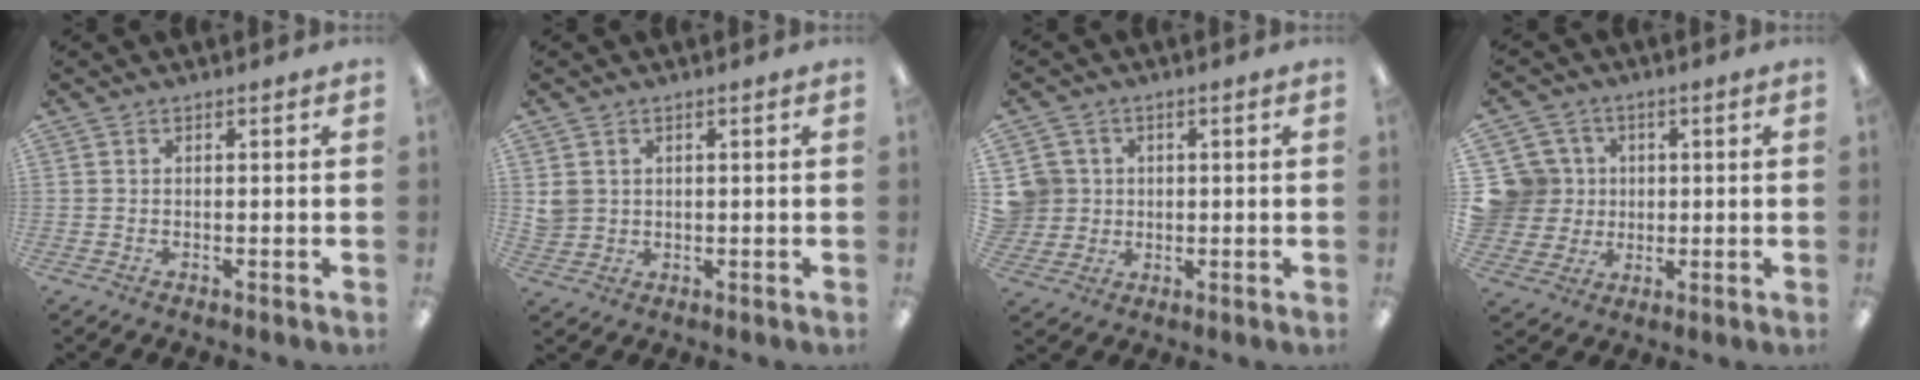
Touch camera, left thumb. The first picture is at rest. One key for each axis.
{"total": 3.0, "fx": 1.1, "fy": 2.8, "fz": 0.5, "tx": -0.008, "ty": 0.001, "tz": 0.020}
{"total": 6.0, "fx": 1.0, "fy": 5.9, "fz": 0.7, "tx": -0.024, "ty": 0.011, "tz": 0.024}
{"total": 10.4, "fx": 1.8, "fy": 10.1, "fz": 1.7, "tx": -0.070, "ty": 0.003, "tz": 0.045}